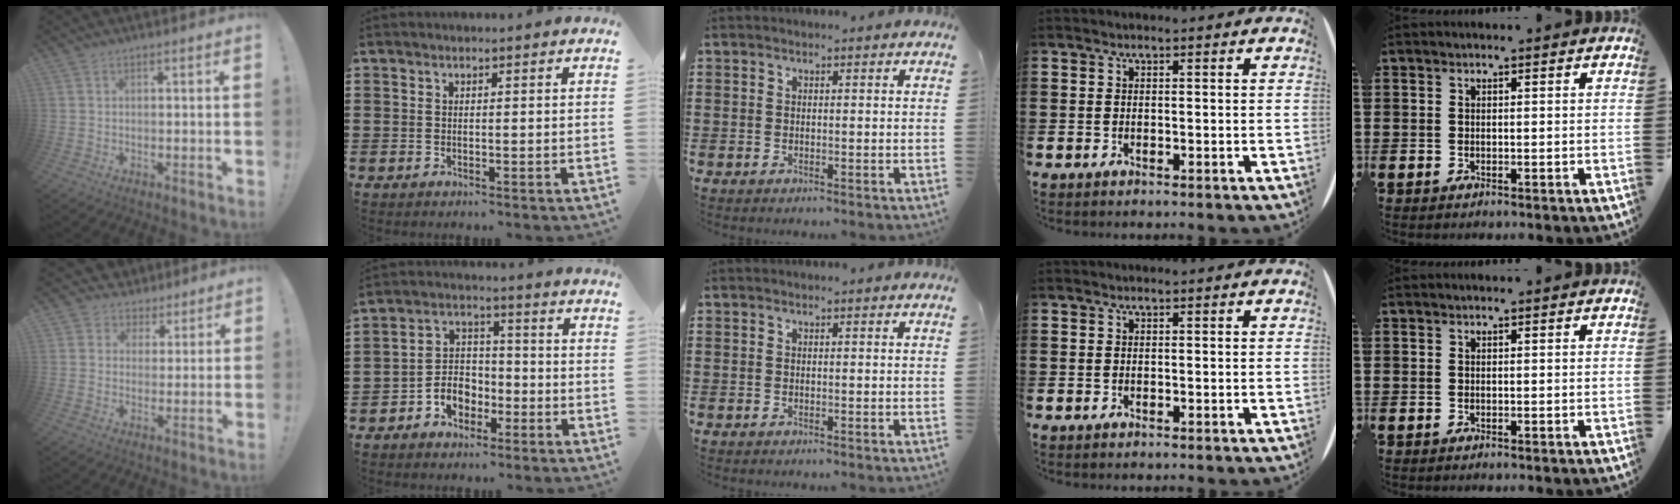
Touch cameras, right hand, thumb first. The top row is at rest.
{"thumb": {"total": 5.8, "force": [2.6, 5.1, 0.4], "torque": [-0.002, -0.017, 0.054]}, "index": {"total": 5.3, "force": [-2.9, 4.0, 2.0], "torque": [-0.048, 0.014, -0.056]}}